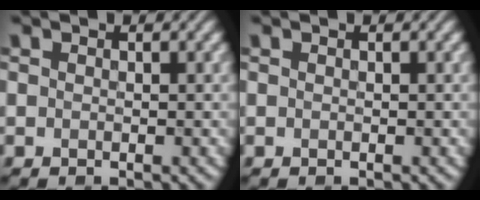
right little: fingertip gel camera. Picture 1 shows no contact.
{"total": 0.0}